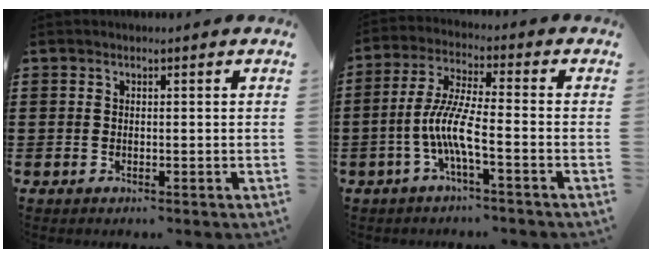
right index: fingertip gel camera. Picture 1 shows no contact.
{"total": 7.7, "force": [-2.8, 1.0, 7.1], "torque": [-0.163, -0.014, -0.062]}